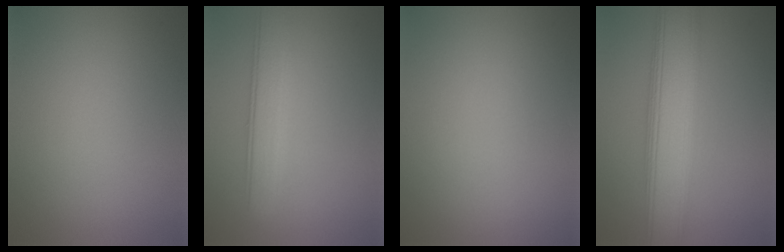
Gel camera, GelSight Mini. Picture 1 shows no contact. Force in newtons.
{"total": 4.2, "press": 4.2, "slide": 0.4}
{"total": 0.0}
{"total": 9.1, "press": 9.0, "slide": 0.6}